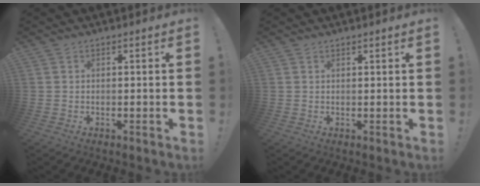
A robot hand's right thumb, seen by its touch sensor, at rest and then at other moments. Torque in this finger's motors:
{"motor_torque": [-0.21, -0.09, -0.08, -0.09, 0.01]}